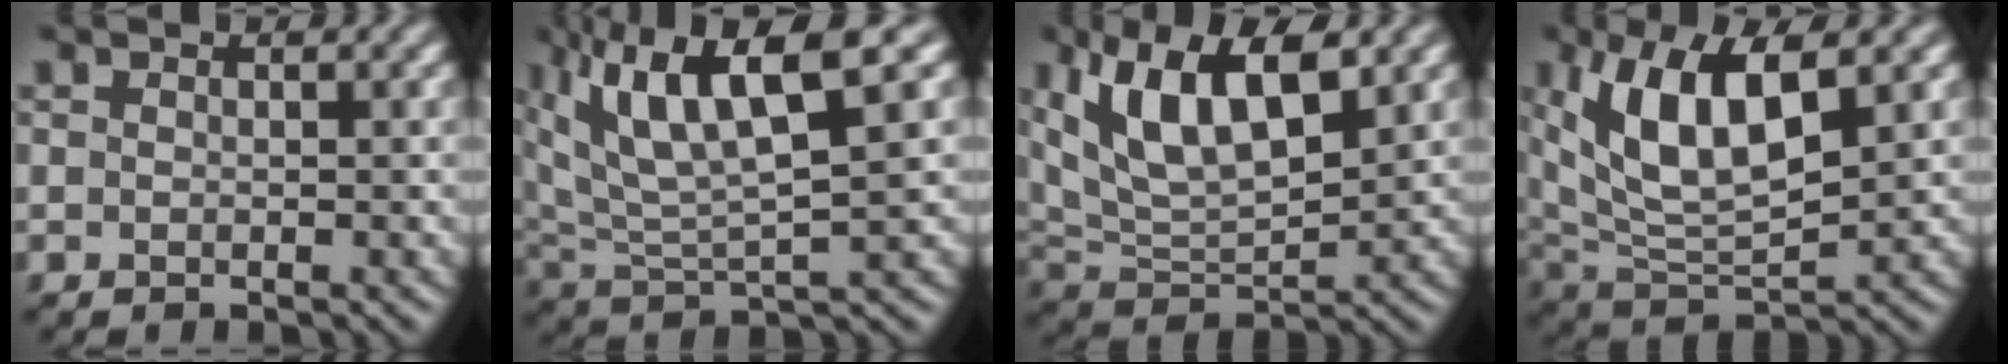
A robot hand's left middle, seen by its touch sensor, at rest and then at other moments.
{"total": 9.7, "force": [5.0, 2.3, 8.0], "torque": [-0.167, 0.014, 0.097]}
{"total": 9.1, "force": [3.9, 3.7, 7.4], "torque": [-0.149, 0.007, 0.069]}
{"total": 9.5, "force": [3.0, 3.9, 8.1], "torque": [-0.166, 0.002, 0.051]}